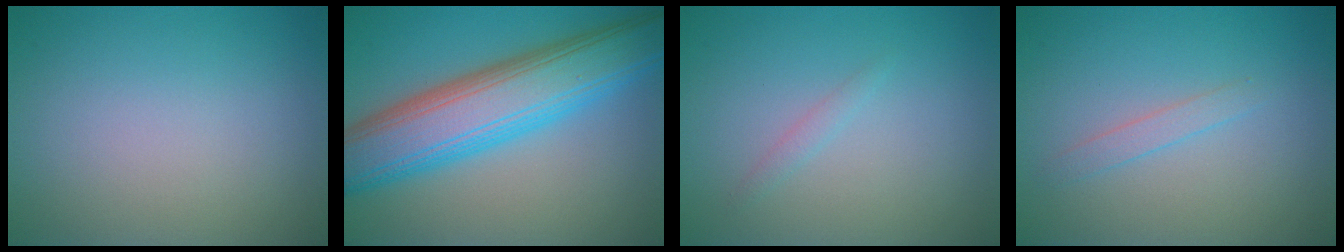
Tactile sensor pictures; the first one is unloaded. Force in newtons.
{"total": 10.2, "press": 10.2, "slide": 0.4}
{"total": 0.8, "press": 0.8, "slide": 0.1}
{"total": 1.1, "press": 1.1, "slide": 0.1}